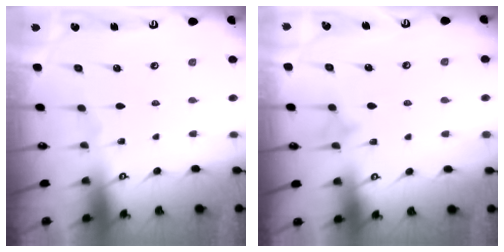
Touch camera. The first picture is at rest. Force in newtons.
{"total": 7.7, "press": 7.6, "slide": 0.8}